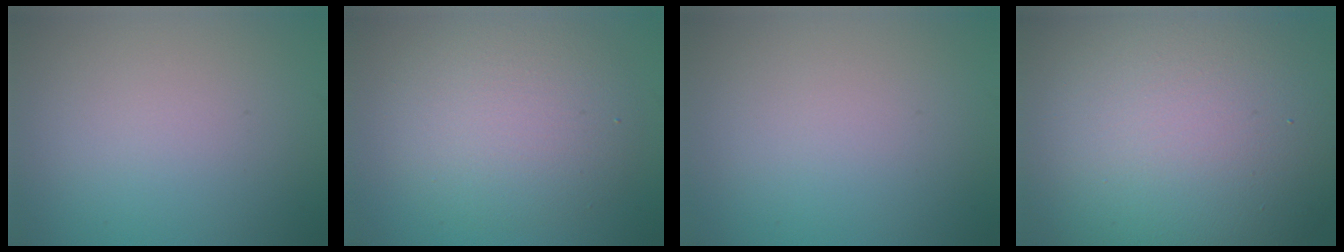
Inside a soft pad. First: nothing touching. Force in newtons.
{"total": 5.7, "press": 5.7, "slide": 0.4}
{"total": 0.0}
{"total": 20.3, "press": 20.2, "slide": 1.3}